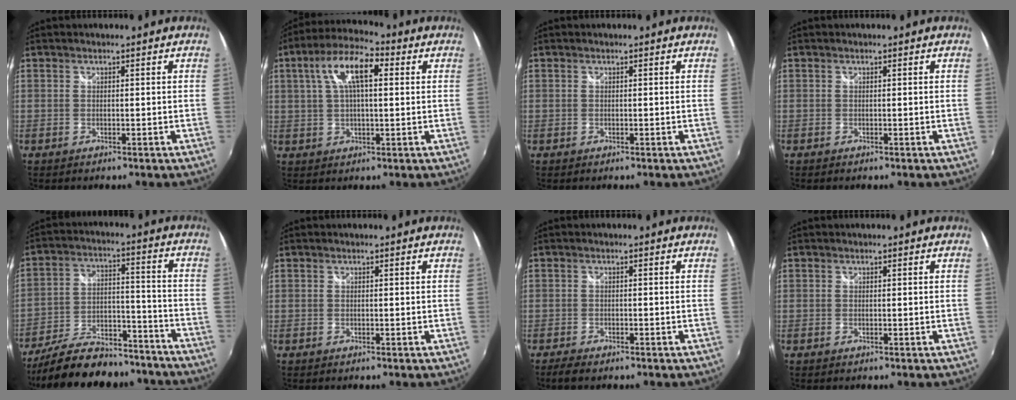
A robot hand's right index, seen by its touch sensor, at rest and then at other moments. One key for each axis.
{"total": 10.5, "fx": 3.2, "fy": 3.9, "fz": 9.2, "tx": -0.172, "ty": 0.027, "tz": 0.052}
{"total": 0.0}
{"total": 0.0}
{"total": 23.3, "fx": -19.6, "fy": 8.2, "fz": 9.7, "tx": -0.186, "ty": 0.016, "tz": -0.271}
{"total": 0.0}
{"total": 3.1, "fx": -2.5, "fy": 0.9, "fz": 1.7, "tx": -0.040, "ty": -0.012, "tz": -0.045}
{"total": 0.0}